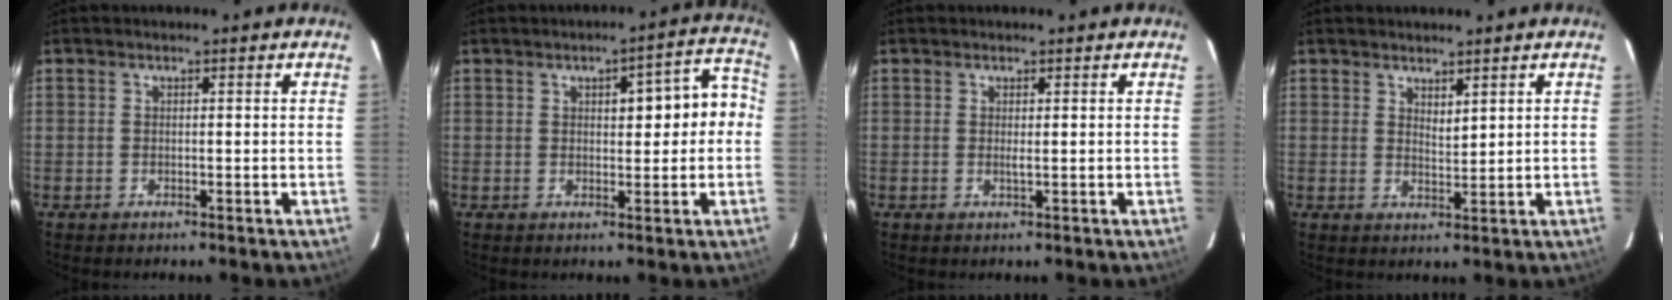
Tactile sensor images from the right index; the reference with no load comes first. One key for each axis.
{"total": 7.8, "fx": 0.8, "fy": 2.6, "fz": 7.3, "tx": -0.087, "ty": 0.036, "tz": 0.011}
{"total": 0.7, "fx": 0.1, "fy": 0.0, "fz": 0.7, "tx": -0.016, "ty": -0.003, "tz": 0.002}
{"total": 2.0, "fx": 1.5, "fy": 0.5, "fz": 1.2, "tx": -0.023, "ty": -0.011, "tz": 0.033}